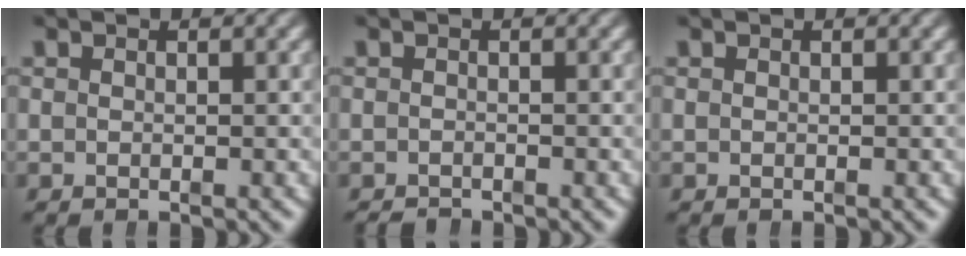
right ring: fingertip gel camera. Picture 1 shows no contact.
{"total": 1.3, "force": [-1.3, -0.1, 0.0], "torque": [-0.003, -0.012, -0.019]}
{"total": 0.0}